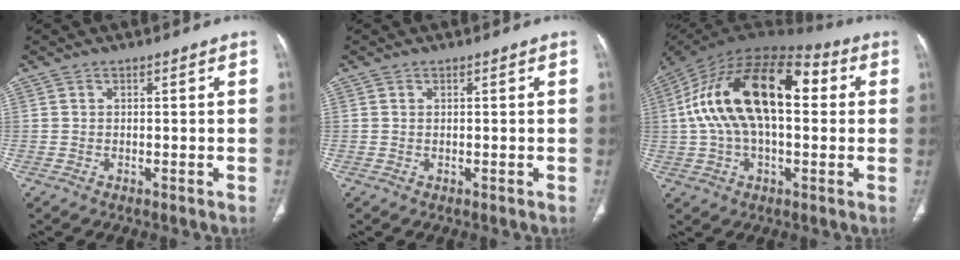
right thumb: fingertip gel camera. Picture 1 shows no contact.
{"total": 0.0}
{"total": 23.4, "force": [3.5, 12.2, 19.7], "torque": [-0.351, 0.041, 0.046]}